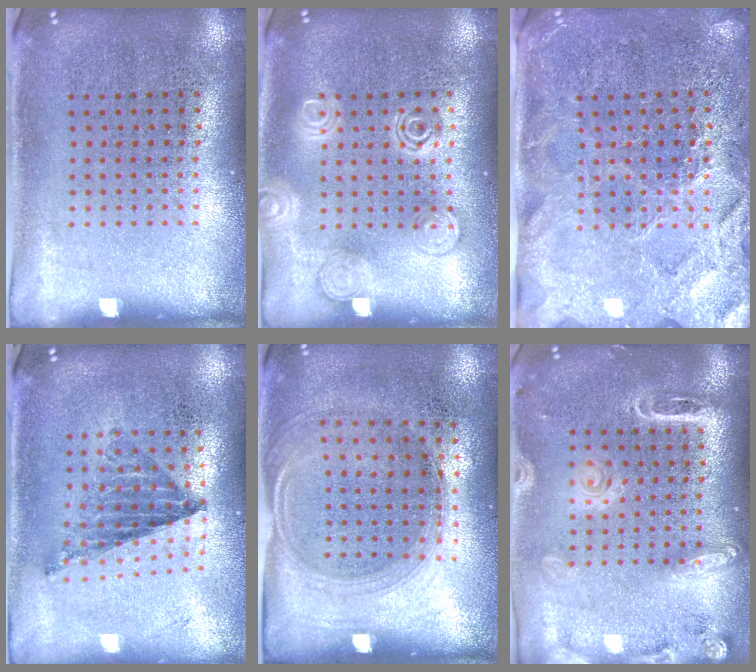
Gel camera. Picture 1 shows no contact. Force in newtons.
{"total": 2.6, "press": 2.5, "slide": 0.3}
{"total": 3.6, "press": 3.3, "slide": 1.4}
{"total": 0.8, "press": 0.8, "slide": 0.0}
{"total": 1.5, "press": 1.3, "slide": 0.8}
{"total": 2.0, "press": 1.8, "slide": 1.1}